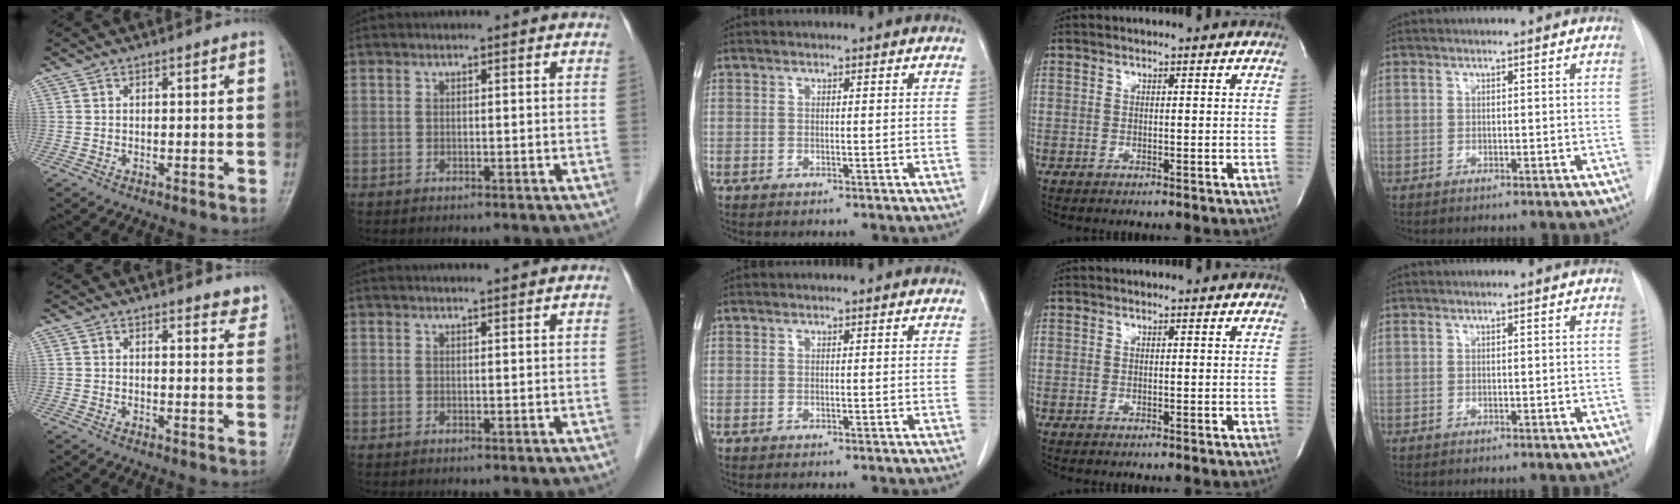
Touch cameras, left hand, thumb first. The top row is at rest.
{"thumb": {"total": 3.1, "force": [2.8, 1.0, 0.9], "torque": [0.008, -0.017, 0.024]}, "index": {"total": 2.8, "force": [2.7, -0.4, 0.8], "torque": [-0.011, 0.009, 0.035]}}